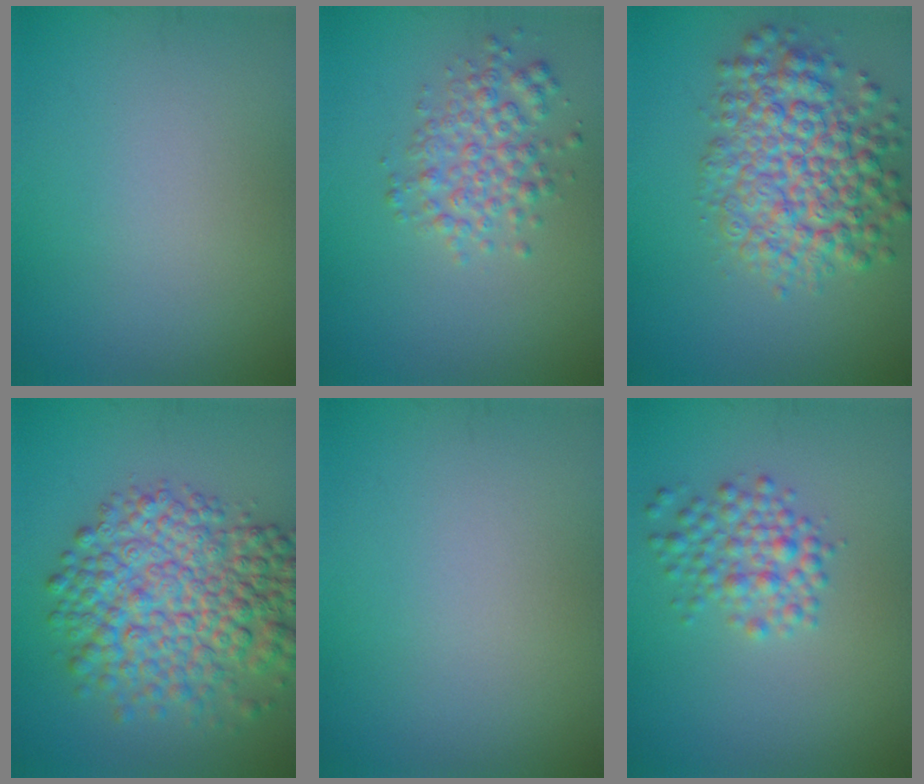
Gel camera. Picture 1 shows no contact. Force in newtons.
{"total": 3.3, "press": 3.3, "slide": 0.1}
{"total": 7.5, "press": 7.5, "slide": 0.3}
{"total": 8.9, "press": 8.9, "slide": 0.2}
{"total": 0.0}
{"total": 3.1, "press": 3.1, "slide": 0.1}